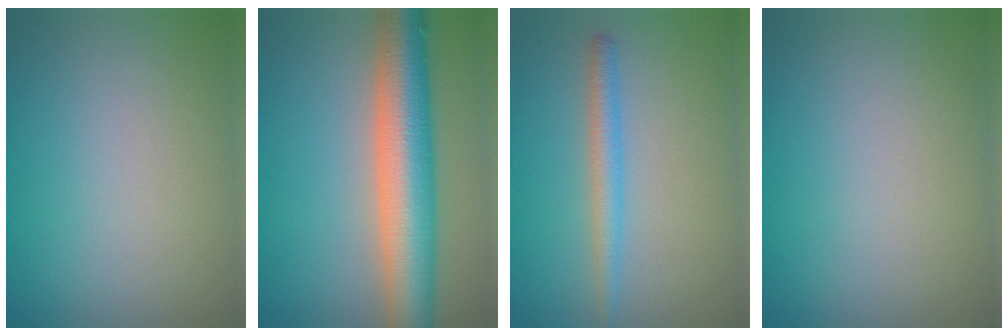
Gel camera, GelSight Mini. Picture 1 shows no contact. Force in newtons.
{"total": 8.8, "press": 8.8, "slide": 0.1}
{"total": 2.2, "press": 2.2, "slide": 0.2}
{"total": 0.0}